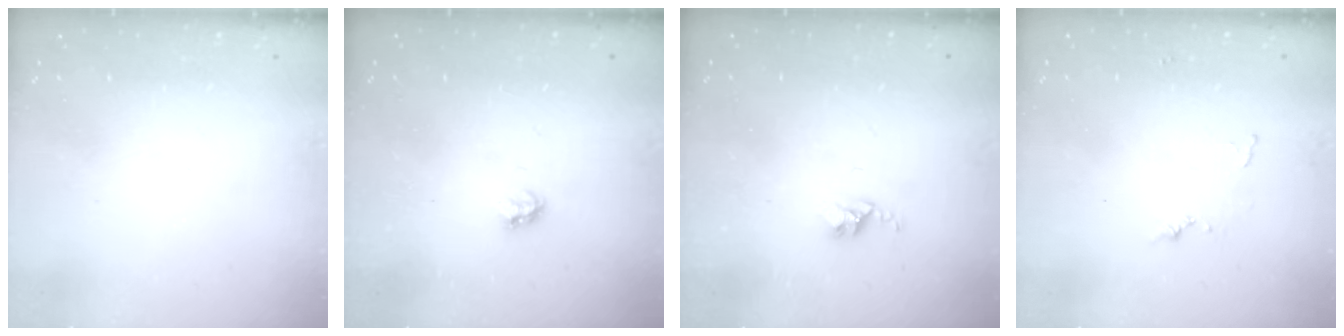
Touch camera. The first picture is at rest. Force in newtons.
{"total": 2.8, "press": 2.8, "slide": 0.5}
{"total": 2.6, "press": 2.6, "slide": 0.4}
{"total": 5.9, "press": 5.9, "slide": 0.4}